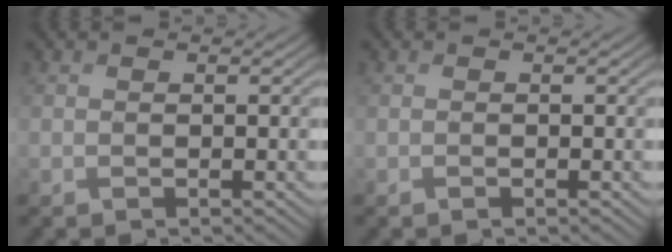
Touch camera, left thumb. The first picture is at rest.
{"total": 0.0}